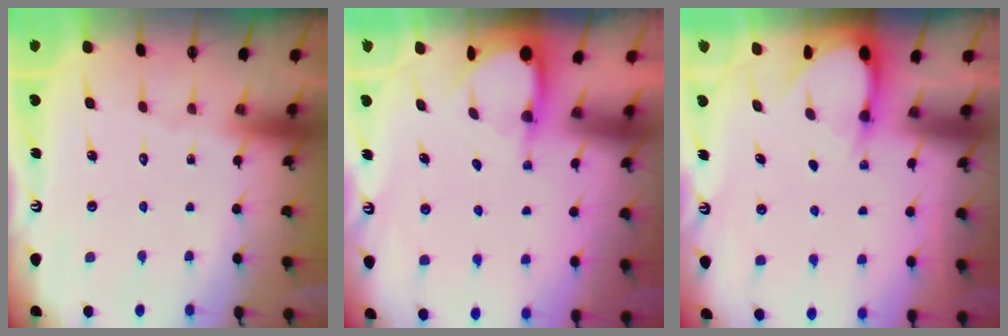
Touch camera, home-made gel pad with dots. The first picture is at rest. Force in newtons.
{"total": 3.5, "press": 3.4, "slide": 0.2}
{"total": 2.9, "press": 2.9, "slide": 0.3}